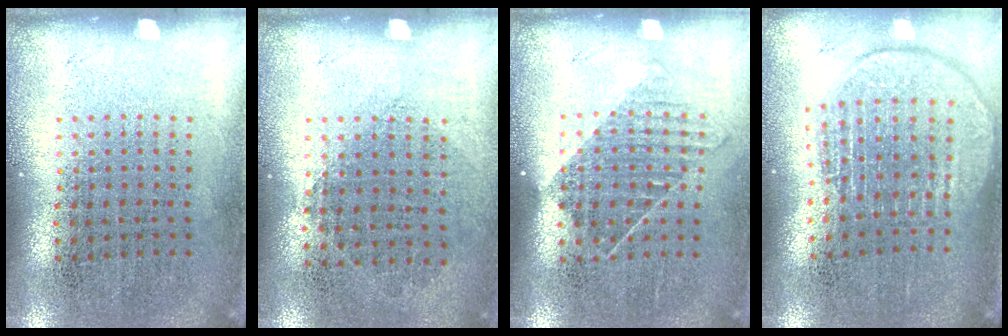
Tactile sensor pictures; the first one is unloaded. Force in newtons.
{"total": 0.9, "press": 0.8, "slide": 0.4}
{"total": 1.1, "press": 0.9, "slide": 0.6}
{"total": 1.8, "press": 1.5, "slide": 1.0}